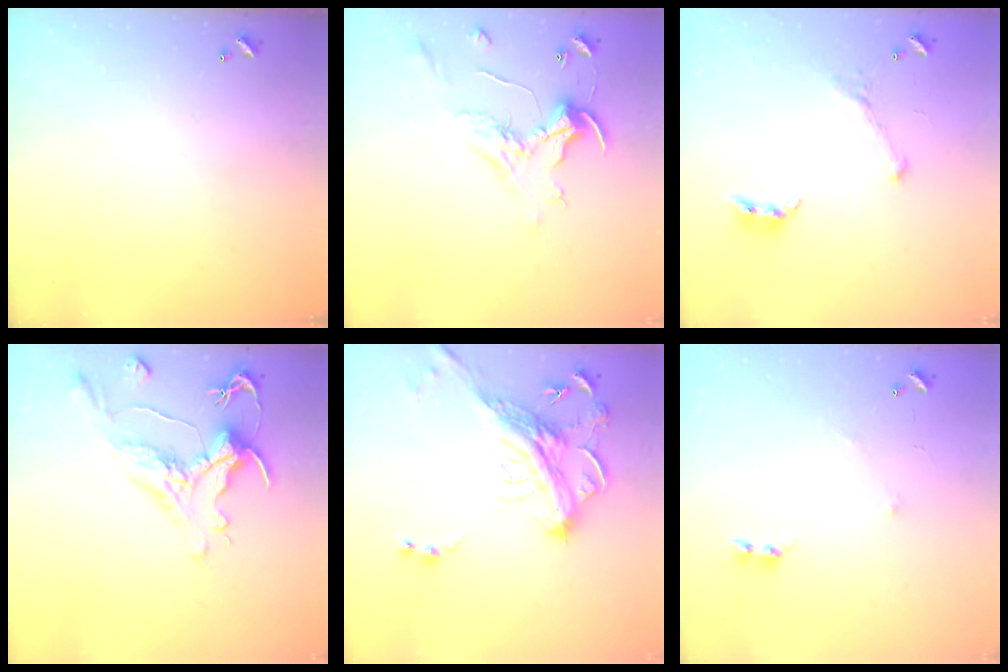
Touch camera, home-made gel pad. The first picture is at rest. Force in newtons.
{"total": 0.8, "press": 0.5, "slide": 0.6}
{"total": 2.0, "press": 2.0, "slide": 0.4}
{"total": 1.5, "press": 0.4, "slide": 1.5}
{"total": 6.8, "press": 6.6, "slide": 1.7}
{"total": 6.3, "press": 6.3, "slide": 0.4}